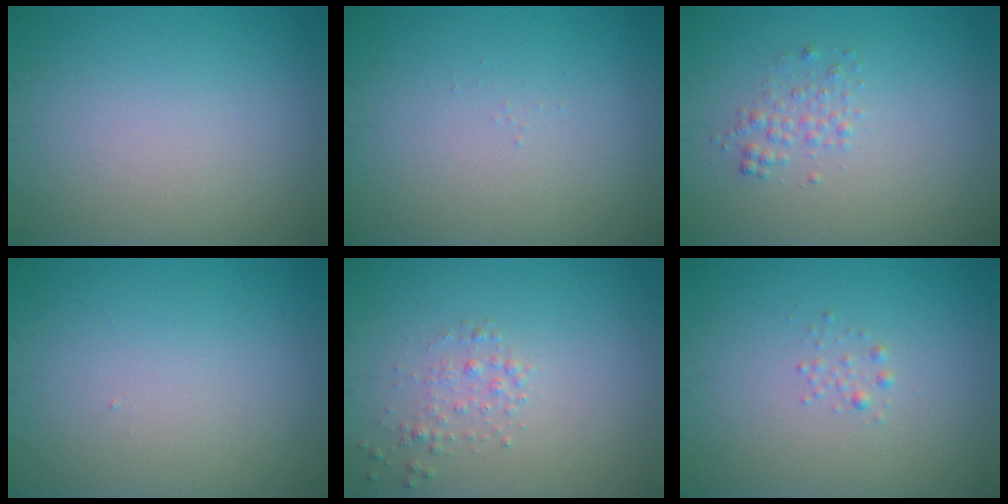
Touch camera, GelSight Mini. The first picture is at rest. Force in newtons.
{"total": 0.0}
{"total": 1.4, "press": 1.4, "slide": 0.0}
{"total": 0.0}
{"total": 1.4, "press": 1.4, "slide": 0.1}
{"total": 0.7, "press": 0.7, "slide": 0.0}